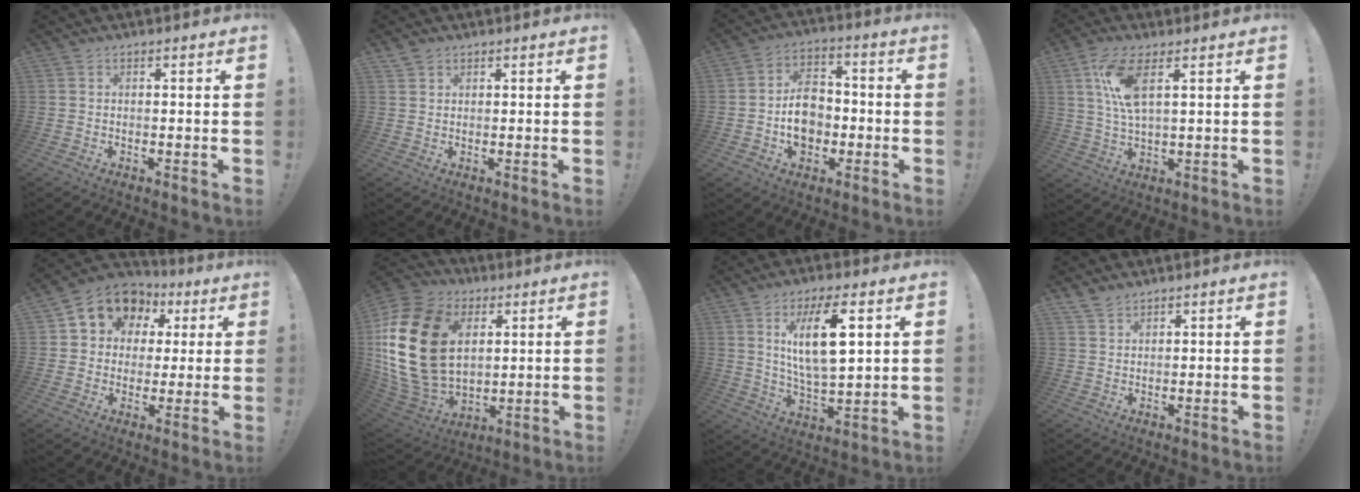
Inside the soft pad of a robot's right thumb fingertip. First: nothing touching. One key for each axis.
{"total": 1.7, "fx": 1.4, "fy": 0.9, "fz": 0.4, "tx": -0.007, "ty": -0.005, "tz": 0.026}
{"total": 11.6, "fx": -2.0, "fy": 8.9, "fz": 7.2, "tx": -0.115, "ty": 0.013, "tz": -0.032}
{"total": 10.2, "fx": 4.1, "fy": 3.5, "fz": 8.6, "tx": -0.179, "ty": -0.010, "tz": 0.075}
{"total": 11.5, "fx": 5.3, "fy": 9.2, "fz": 4.5, "tx": -0.073, "ty": -0.030, "tz": 0.102}
{"total": 27.0, "fx": 5.0, "fy": 19.2, "fz": 18.3, "tx": -0.373, "ty": -0.013, "tz": 0.104}
{"total": 13.7, "fx": 5.2, "fy": 4.3, "fz": 11.9, "tx": -0.221, "ty": -0.014, "tz": 0.077}
{"total": 3.3, "fx": 3.0, "fy": 1.0, "fz": 0.9, "tx": -0.022, "ty": -0.019, "tz": 0.058}